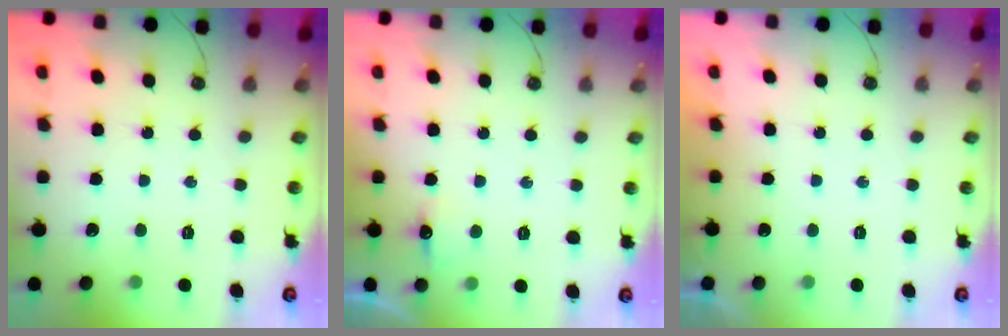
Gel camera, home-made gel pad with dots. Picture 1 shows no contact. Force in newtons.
{"total": 4.9, "press": 4.8, "slide": 1.0}
{"total": 0.0}